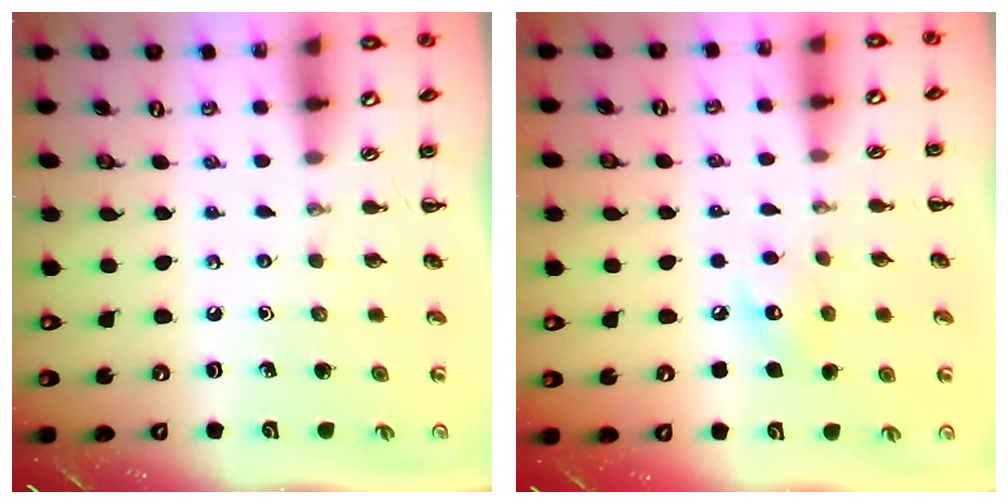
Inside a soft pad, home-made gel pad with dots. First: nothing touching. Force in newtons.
{"total": 7.8, "press": 7.7, "slide": 1.4}